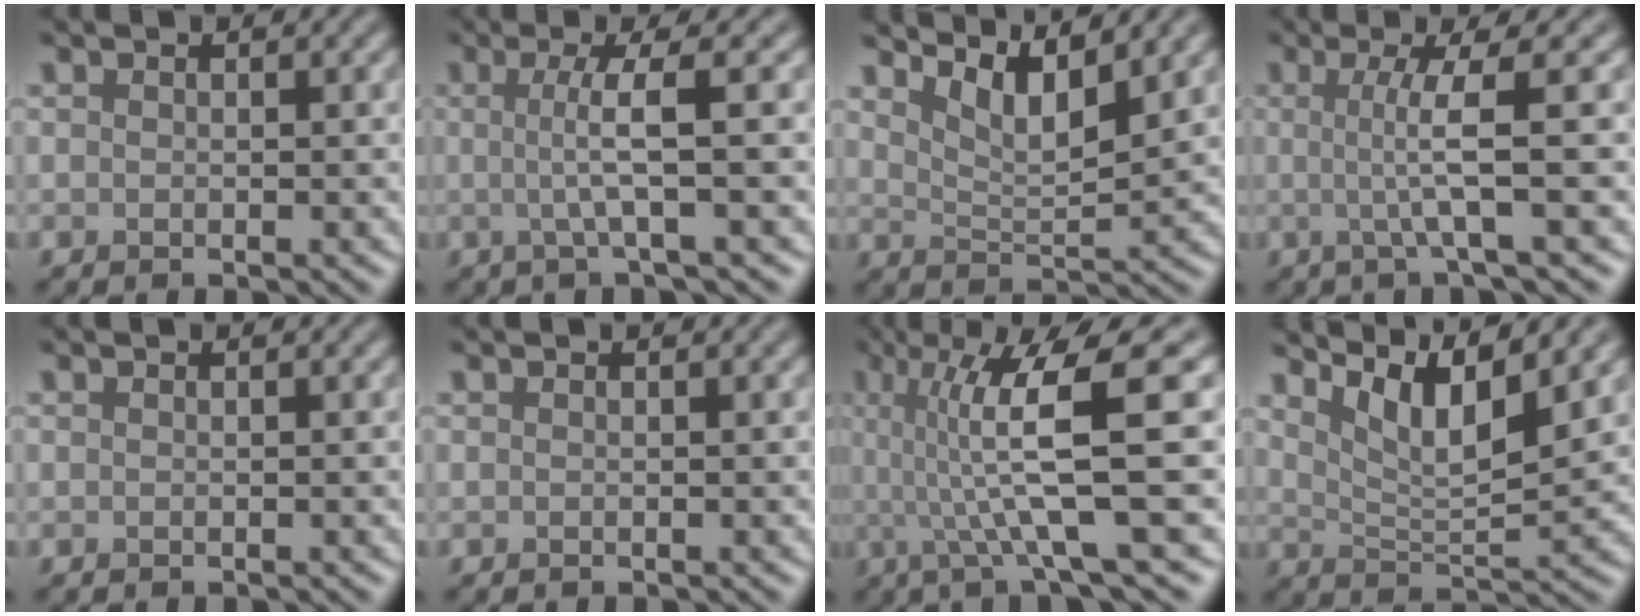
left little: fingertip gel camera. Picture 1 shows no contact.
{"total": 3.9, "force": [0.1, 0.6, 3.9], "torque": [-0.067, 0.000, -0.005]}
{"total": 4.4, "force": [3.3, 1.0, 2.7], "torque": [-0.054, -0.008, 0.060]}
{"total": 4.5, "force": [0.2, 0.6, 4.4], "torque": [-0.074, 0.000, -0.002]}
{"total": 0.0}
{"total": 0.0}
{"total": 8.8, "force": [1.0, 1.5, 8.6], "torque": [-0.130, 0.003, 0.014]}
{"total": 6.1, "force": [4.0, 1.4, 4.4], "torque": [-0.079, -0.005, 0.073]}